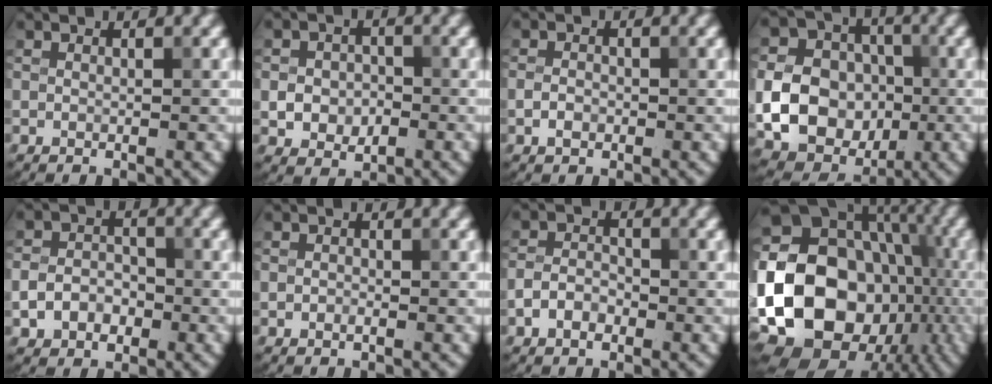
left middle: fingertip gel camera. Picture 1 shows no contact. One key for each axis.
{"total": 2.9, "fx": -0.5, "fy": 2.4, "fz": 1.6, "tx": -0.021, "ty": -0.003, "tz": -0.016}
{"total": 1.2, "fx": -0.6, "fy": 0.8, "fz": 0.8, "tx": -0.015, "ty": 0.005, "tz": -0.014}
{"total": 10.0, "fx": -1.6, "fy": 8.3, "fz": 5.4, "tx": -0.097, "ty": -0.013, "tz": -0.047}
{"total": 3.2, "fx": -1.3, "fy": 2.5, "fz": 1.6, "tx": -0.029, "ty": 0.004, "tz": -0.026}
{"total": 0.6, "fx": -0.2, "fy": 0.4, "fz": 0.4, "tx": -0.007, "ty": 0.000, "tz": -0.005}
{"total": 2.3, "fx": -1.1, "fy": 1.5, "fz": 1.3, "tx": -0.027, "ty": 0.008, "tz": -0.026}
{"total": 24.1, "fx": -5.0, "fy": 20.0, "fz": 12.5, "tx": -0.224, "ty": 0.002, "tz": -0.121}